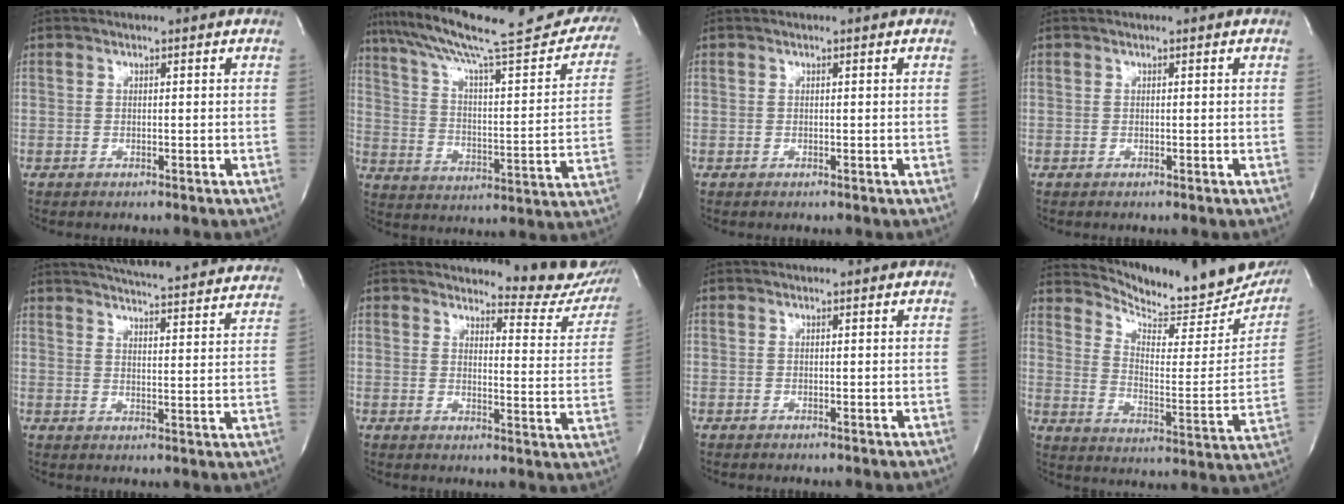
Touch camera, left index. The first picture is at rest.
{"total": 30.1, "force": [24.6, 4.9, 16.7], "torque": [-0.260, -0.014, 0.329]}
{"total": 0.0}
{"total": 0.0}
{"total": 27.1, "force": [25.2, 2.9, 9.7], "torque": [-0.157, -0.045, 0.302]}
{"total": 12.4, "force": [11.9, 2.8, 2.4], "torque": [-0.007, -0.063, 0.112]}
{"total": 0.0}
{"total": 19.3, "force": [18.0, 4.6, 5.2], "torque": [-0.070, -0.059, 0.232]}